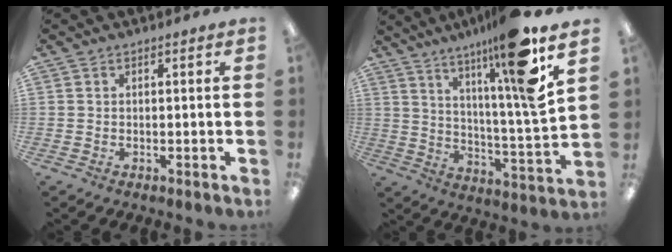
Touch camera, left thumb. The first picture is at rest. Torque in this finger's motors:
{"motor_torque": [2.52, 2.45, 1.68, -1.09, 0.17]}